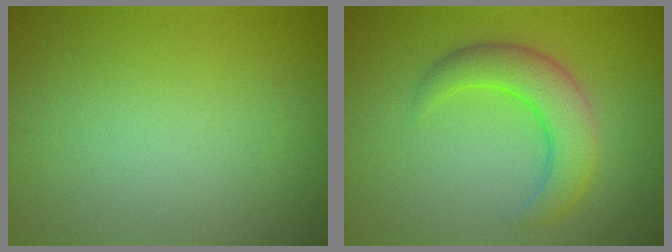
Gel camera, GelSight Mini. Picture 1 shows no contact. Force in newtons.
{"total": 4.8, "press": 4.8, "slide": 0.1}